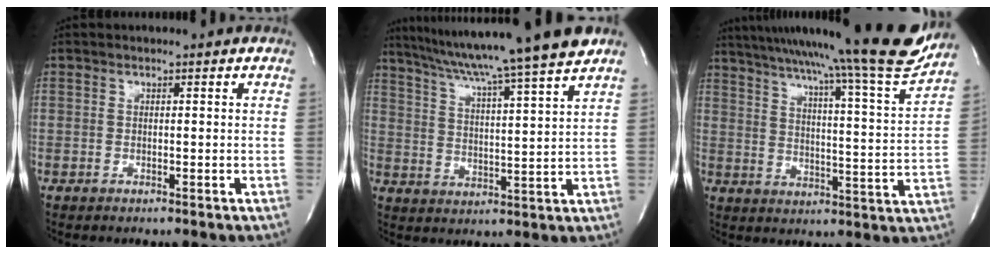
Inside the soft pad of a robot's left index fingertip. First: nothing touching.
{"total": 17.5, "force": [14.7, -1.9, 9.4], "torque": [-0.161, -0.010, 0.212]}
{"total": 24.9, "force": [21.8, -1.4, 11.9], "torque": [-0.193, -0.055, 0.292]}